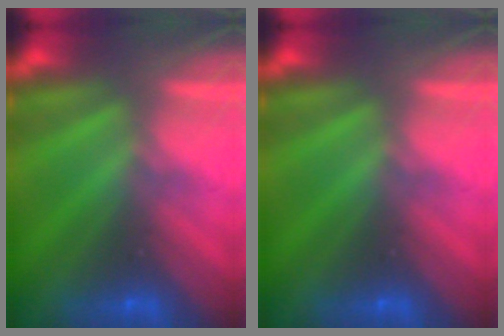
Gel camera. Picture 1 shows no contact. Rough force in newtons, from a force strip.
{"total": 0.0}